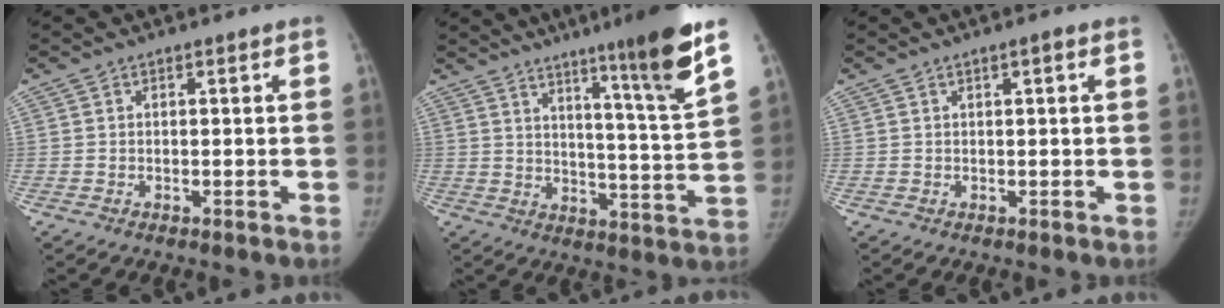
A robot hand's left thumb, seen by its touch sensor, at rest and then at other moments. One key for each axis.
{"total": 15.6, "fx": 9.4, "fy": 0.1, "fz": 12.4, "tx": -0.172, "ty": -0.053, "tz": 0.140}
{"total": 1.3, "fx": 0.5, "fy": 0.1, "fz": 1.2, "tx": -0.021, "ty": 0.002, "tz": 0.007}